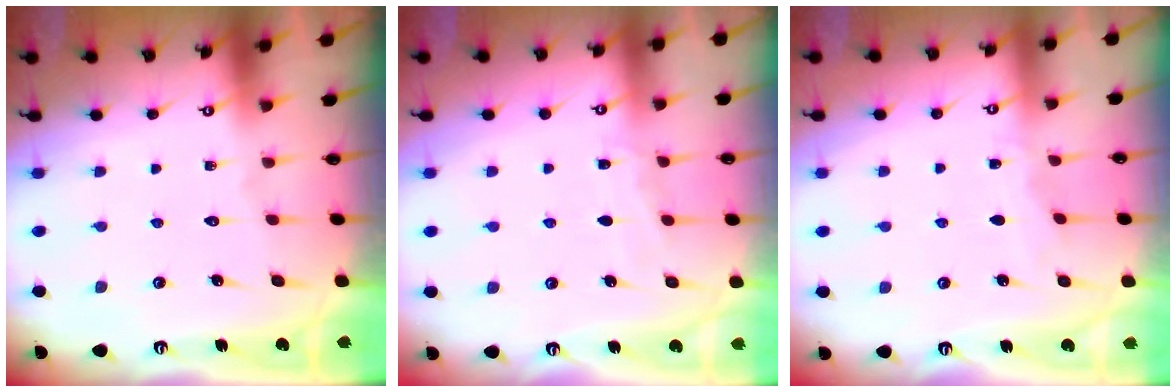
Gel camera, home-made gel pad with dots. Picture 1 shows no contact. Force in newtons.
{"total": 4.2, "press": 4.2, "slide": 0.5}
{"total": 2.6, "press": 2.6, "slide": 0.1}